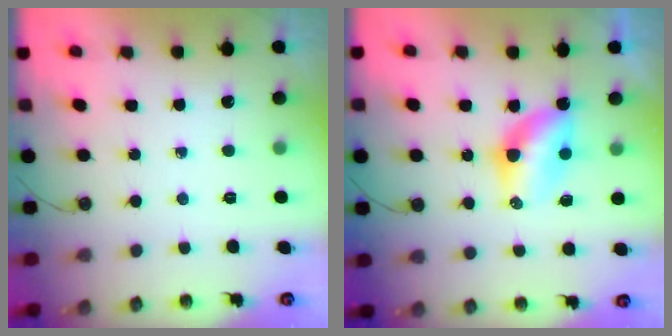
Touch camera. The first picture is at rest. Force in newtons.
{"total": 7.6, "press": 7.6, "slide": 0.5}